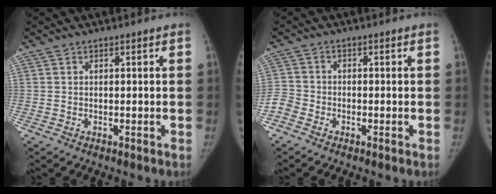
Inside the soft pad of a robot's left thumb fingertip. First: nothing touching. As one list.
[{"total": 3.3, "force": [-2.3, 2.1, 1.0], "torque": [-0.017, 0.008, -0.054]}]